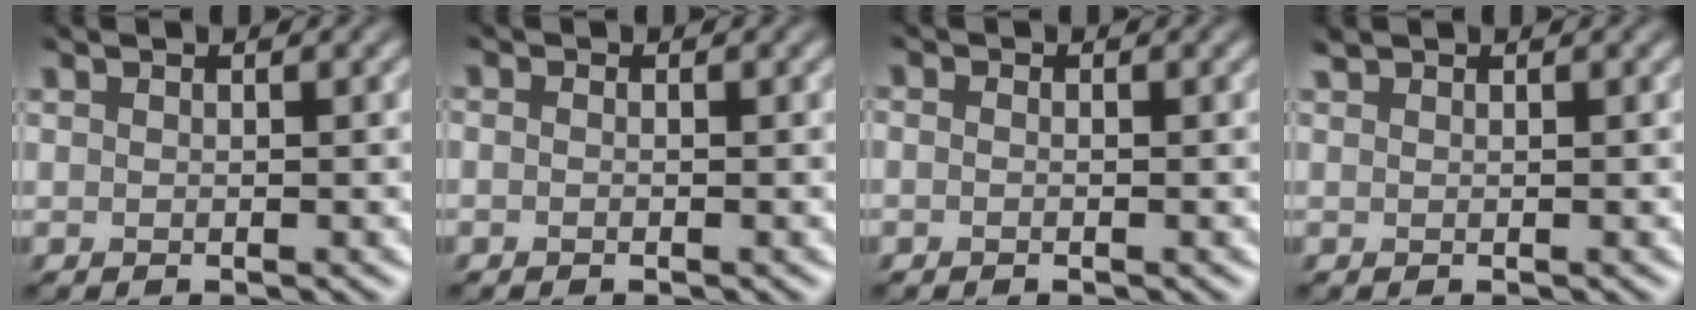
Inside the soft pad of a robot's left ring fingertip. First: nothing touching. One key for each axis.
{"total": 0.5, "fx": -0.4, "fy": 0.3, "fz": 0.1, "tx": 0.000, "ty": -0.001, "tz": -0.012}
{"total": 0.7, "fx": -0.3, "fy": 0.6, "fz": 0.3, "tx": -0.003, "ty": 0.001, "tz": -0.016}
{"total": 0.6, "fx": 0.6, "fy": 0.1, "fz": 0.2, "tx": -0.003, "ty": 0.006, "tz": 0.011}